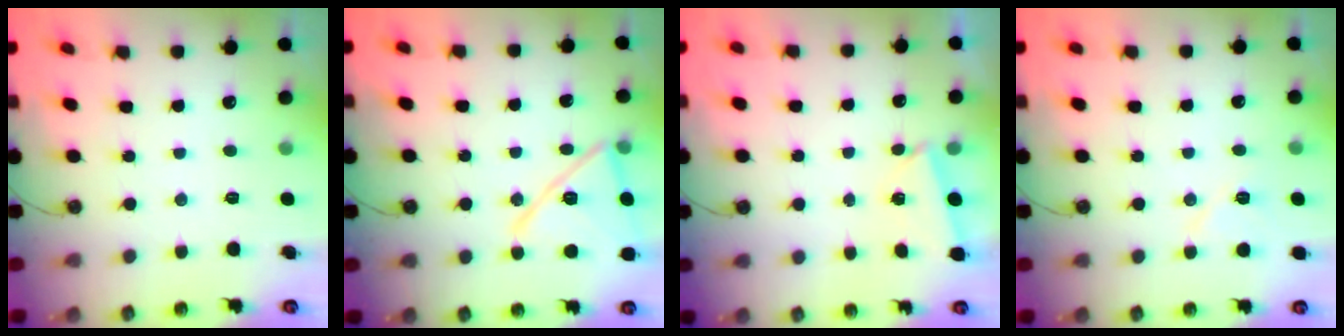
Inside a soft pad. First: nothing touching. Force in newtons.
{"total": 16.8, "press": 16.8, "slide": 0.3}
{"total": 1.7, "press": 0.9, "slide": 1.5}
{"total": 6.0, "press": 6.0, "slide": 0.2}